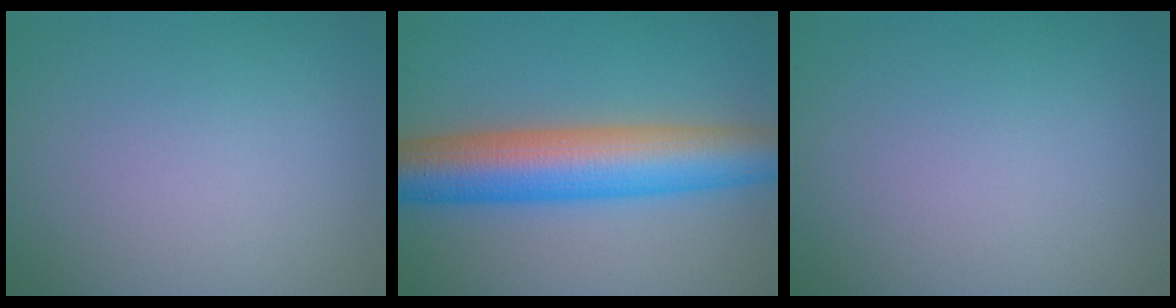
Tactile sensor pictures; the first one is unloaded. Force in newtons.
{"total": 9.8, "press": 9.8, "slide": 0.1}
{"total": 0.0}